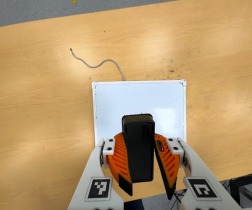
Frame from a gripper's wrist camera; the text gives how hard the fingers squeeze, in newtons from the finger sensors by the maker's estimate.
{"total": 10.0, "left": 10.0, "right": 10.0}